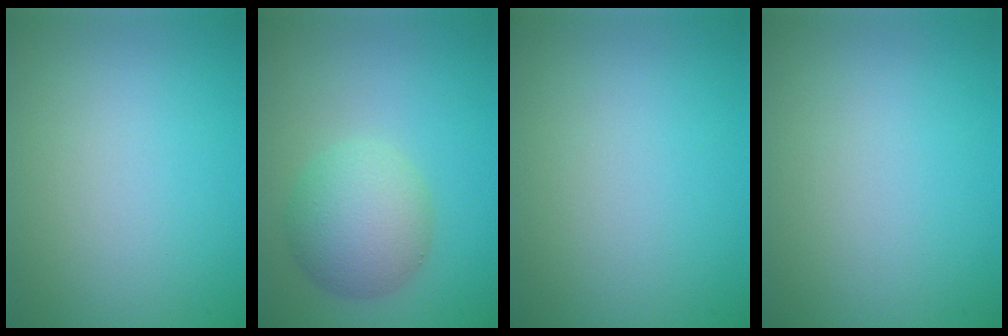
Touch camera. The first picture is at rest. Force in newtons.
{"total": 5.2, "press": 5.2, "slide": 0.1}
{"total": 0.0}
{"total": 0.0}